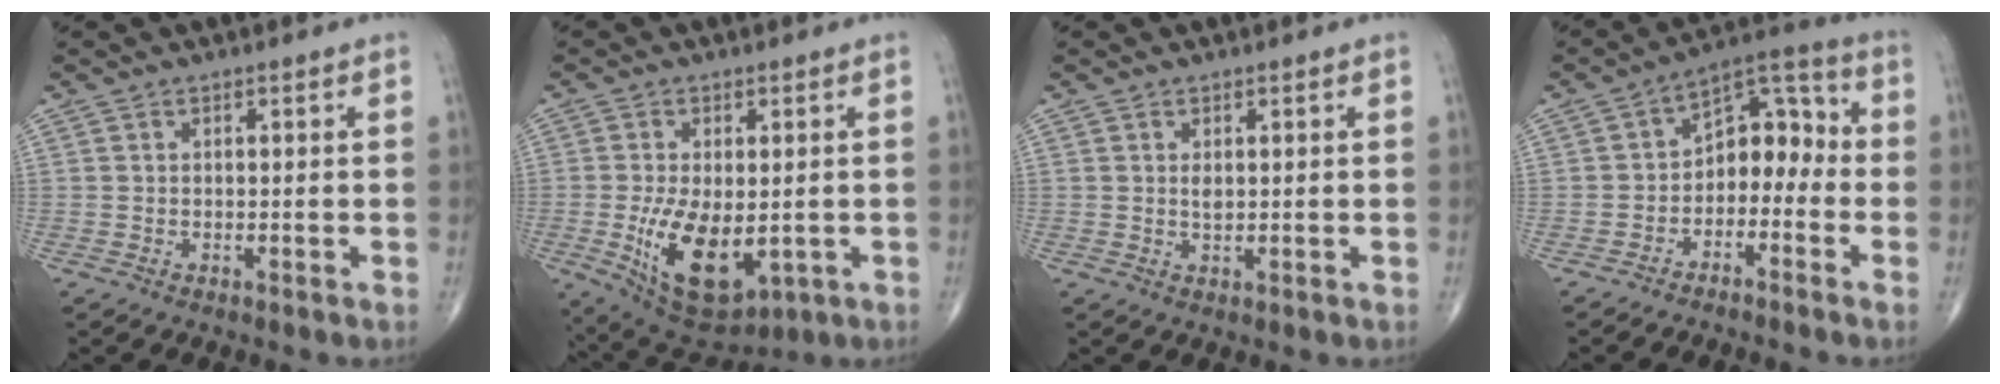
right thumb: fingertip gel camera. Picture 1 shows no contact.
{"total": 13.8, "force": [-2.6, 7.2, 11.4], "torque": [-0.186, -0.017, -0.019]}
{"total": 1.4, "force": [0.3, 0.7, 1.2], "torque": [-0.020, -0.004, 0.009]}
{"total": 9.9, "force": [-2.6, 6.6, 6.9], "torque": [-0.069, 0.058, -0.056]}